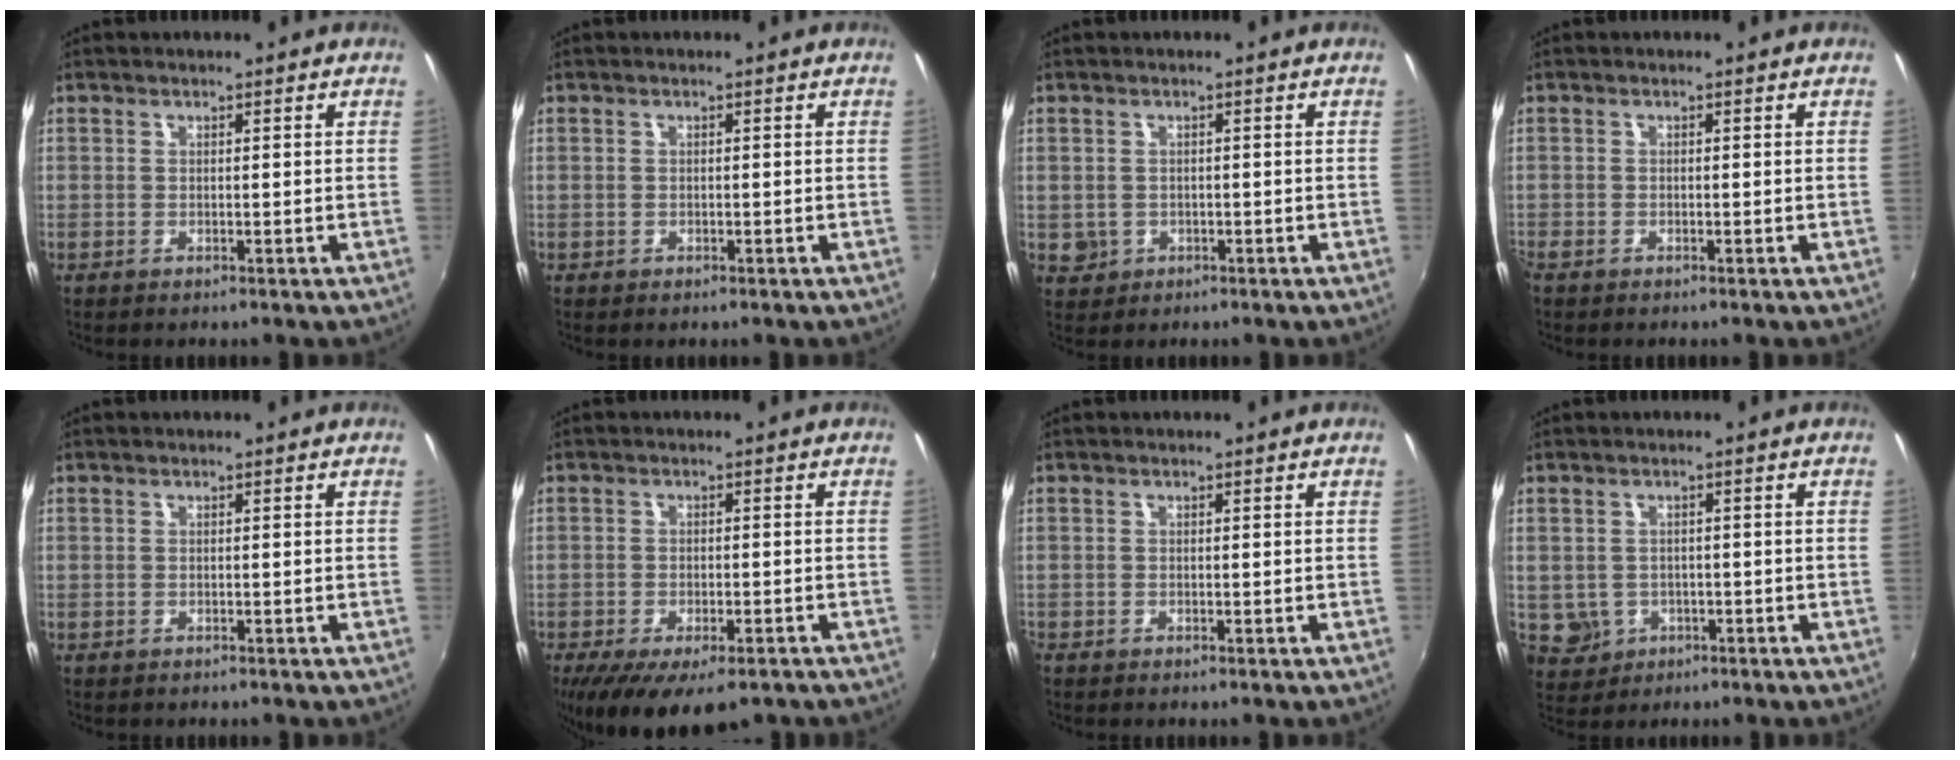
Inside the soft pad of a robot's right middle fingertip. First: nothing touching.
{"total": 1.3, "force": [-0.3, 1.1, 0.5], "torque": [-0.006, -0.003, -0.005]}
{"total": 4.3, "force": [-0.5, 4.0, 1.5], "torque": [-0.029, 0.000, 0.001]}
{"total": 1.8, "force": [-1.2, 1.1, 0.9], "torque": [-0.019, -0.006, -0.023]}
{"total": 0.7, "force": [-0.2, 0.6, 0.2], "torque": [-0.002, -0.001, -0.003]}
{"total": 14.7, "force": [-9.8, 6.0, 9.2], "torque": [-0.188, -0.049, -0.141]}
{"total": 0.7, "force": [-0.4, 0.4, 0.3], "torque": [-0.007, -0.003, -0.008]}
{"total": 6.6, "force": [-1.2, 6.2, 2.0], "torque": [-0.058, 0.003, -0.001]}